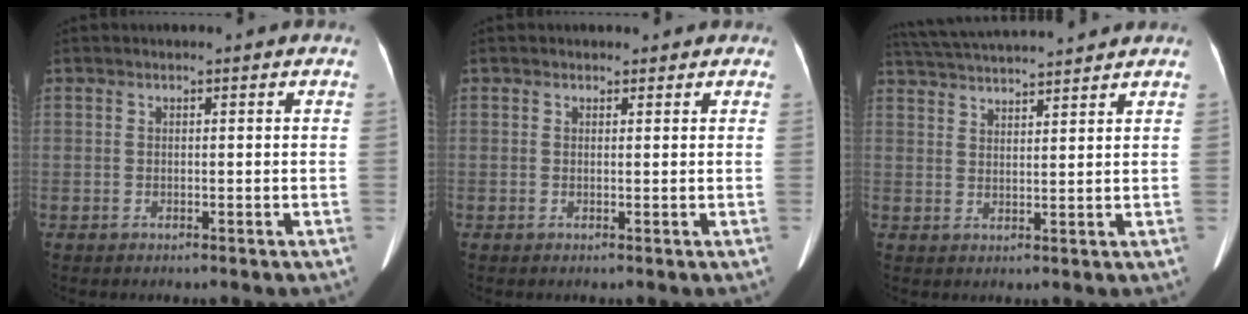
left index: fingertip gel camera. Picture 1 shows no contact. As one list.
[{"total": 1.6, "force": [0.9, 1.3, -0.3], "torque": [0.021, 0.000, 0.004]}, {"total": 13.2, "force": [12.2, 0.4, 5.0], "torque": [-0.100, 0.027, 0.190]}]